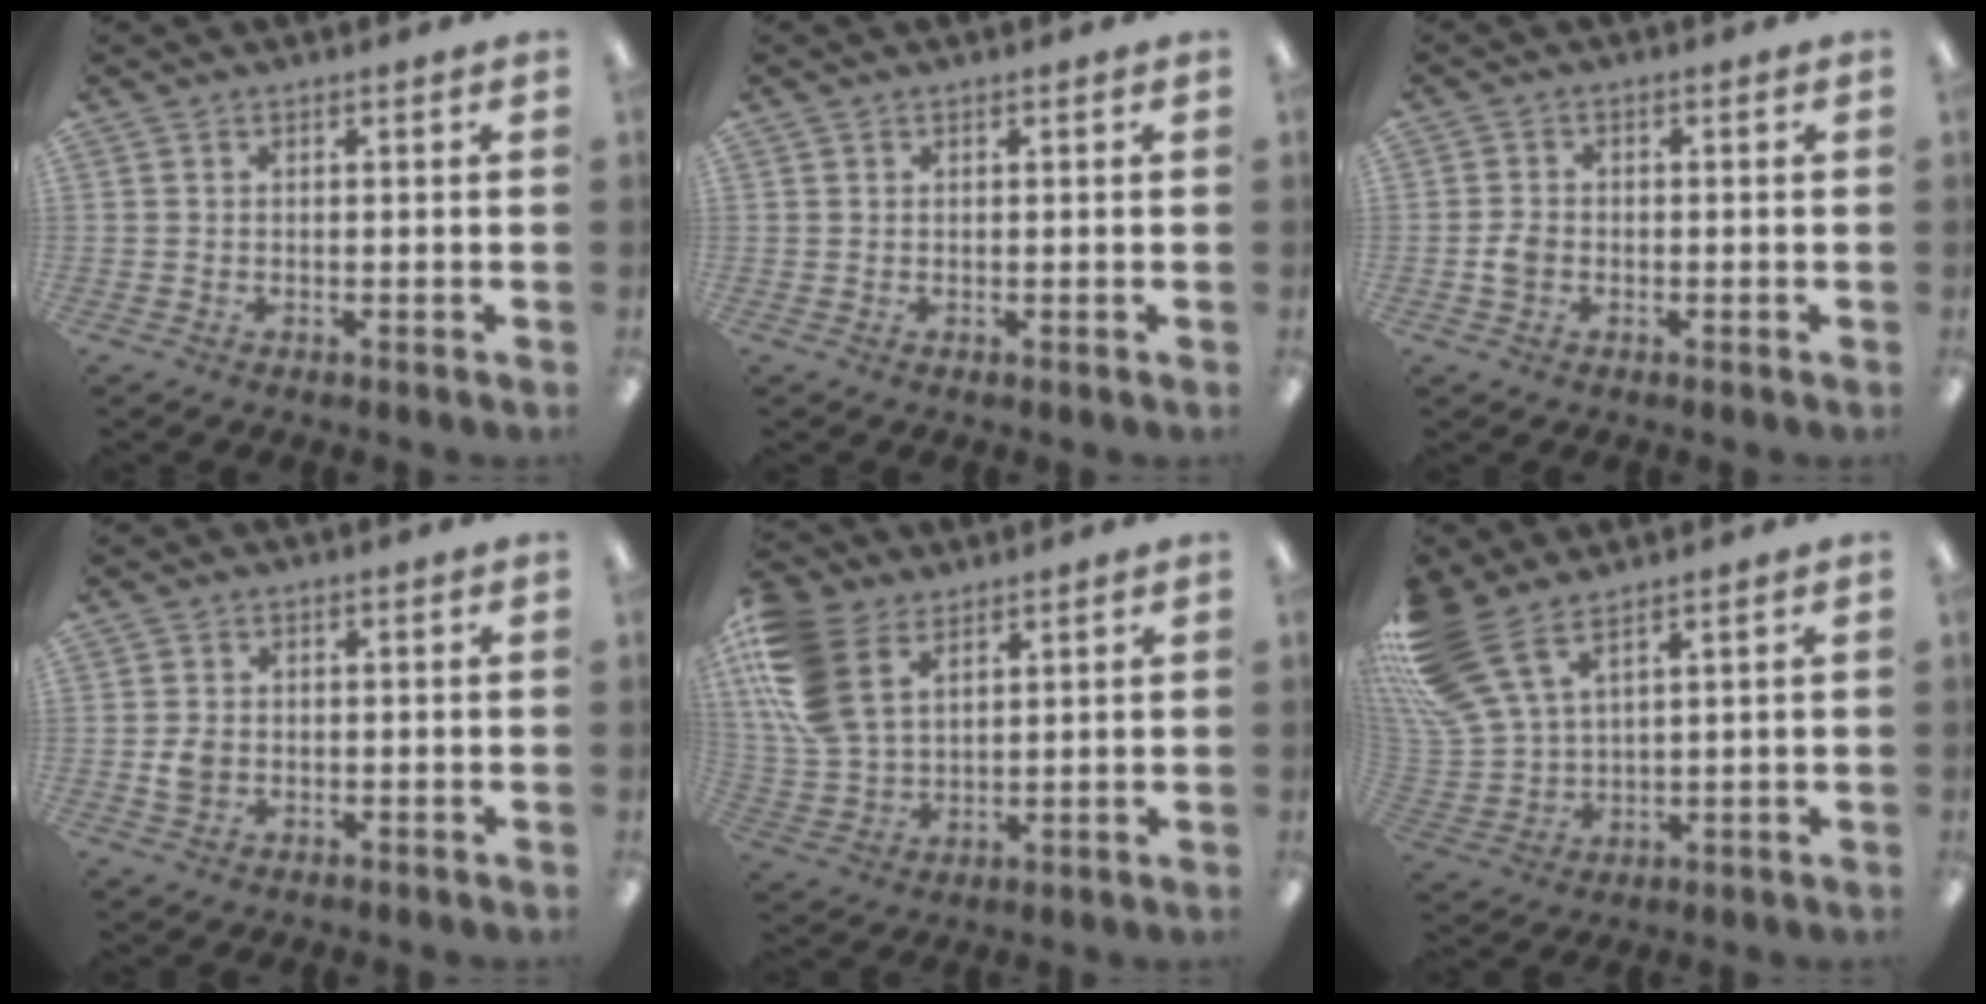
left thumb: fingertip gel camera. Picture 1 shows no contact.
{"total": 0.8, "force": [0.5, 0.7, 0.0], "torque": [-0.001, 0.002, 0.009]}
{"total": 2.9, "force": [-0.7, 2.4, 1.6], "torque": [-0.028, 0.005, -0.012]}
{"total": 3.1, "force": [-0.4, 2.6, 1.7], "torque": [-0.022, 0.001, -0.008]}
{"total": 15.8, "force": [7.6, 9.9, 9.7], "torque": [-0.245, -0.023, 0.141]}
{"total": 13.9, "force": [9.0, 6.4, 8.4], "torque": [-0.199, -0.035, 0.176]}